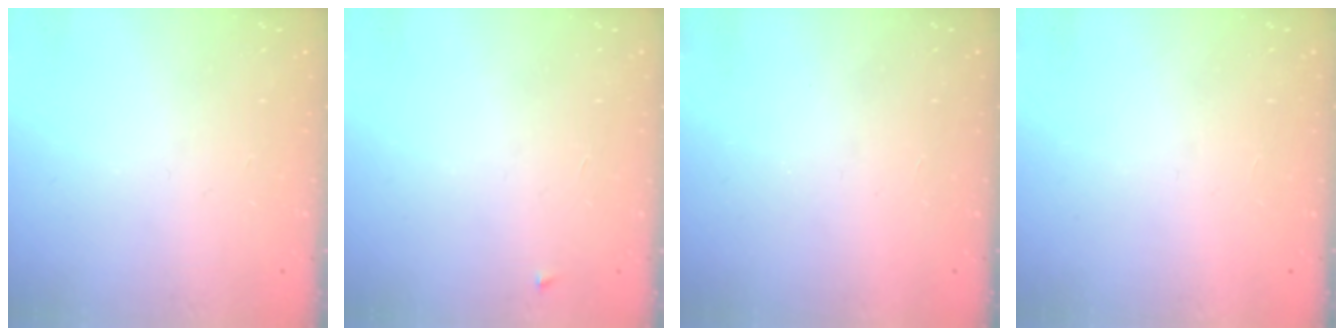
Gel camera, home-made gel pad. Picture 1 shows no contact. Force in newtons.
{"total": 2.3, "press": 2.3, "slide": 0.3}
{"total": 1.7, "press": 1.6, "slide": 0.1}
{"total": 1.6, "press": 1.6, "slide": 0.1}